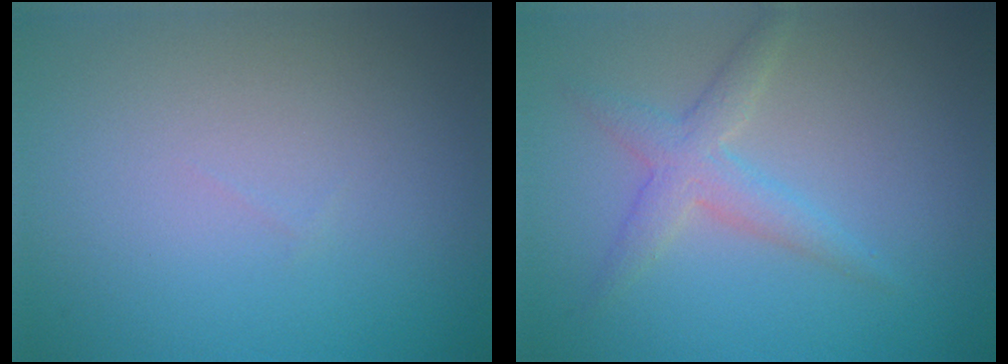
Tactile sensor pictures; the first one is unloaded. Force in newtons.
{"total": 2.7, "press": 2.7, "slide": 0.1}